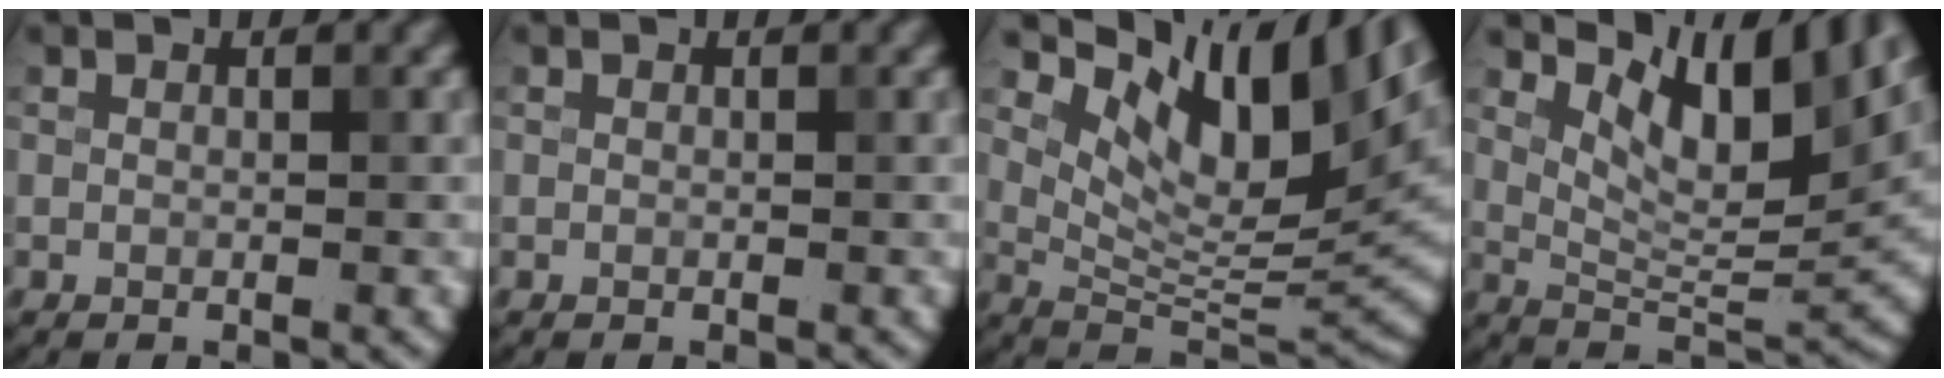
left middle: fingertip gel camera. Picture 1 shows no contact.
{"total": 0.0}
{"total": 12.1, "force": [6.6, 4.7, 9.1], "torque": [-0.142, -0.002, 0.128]}
{"total": 9.8, "force": [5.3, 3.4, 7.5], "torque": [-0.116, -0.006, 0.098]}